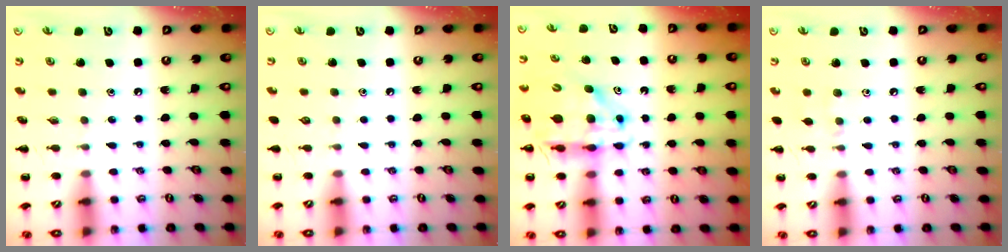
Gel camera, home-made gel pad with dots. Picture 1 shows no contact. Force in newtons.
{"total": 0.0}
{"total": 12.3, "press": 11.7, "slide": 3.7}
{"total": 2.9, "press": 2.7, "slide": 1.0}